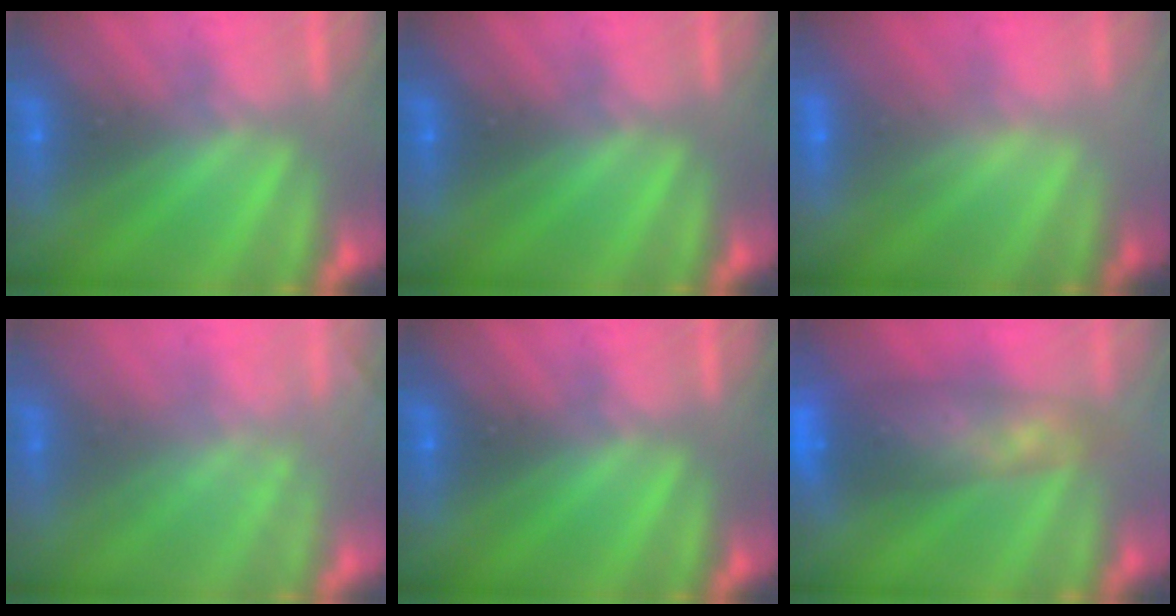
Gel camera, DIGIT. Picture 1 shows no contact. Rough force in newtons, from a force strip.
{"total": 0.0}
{"total": 2.3}
{"total": 1.8}
{"total": 0.0}
{"total": 10.6}